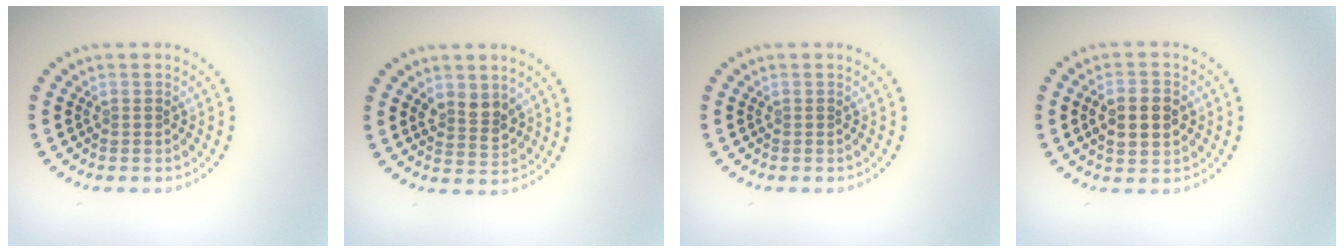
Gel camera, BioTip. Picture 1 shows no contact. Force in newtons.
{"total": 2.5, "press": 2.3, "slide": 0.9}
{"total": 0.0}
{"total": 4.7, "press": 4.7, "slide": 0.3}